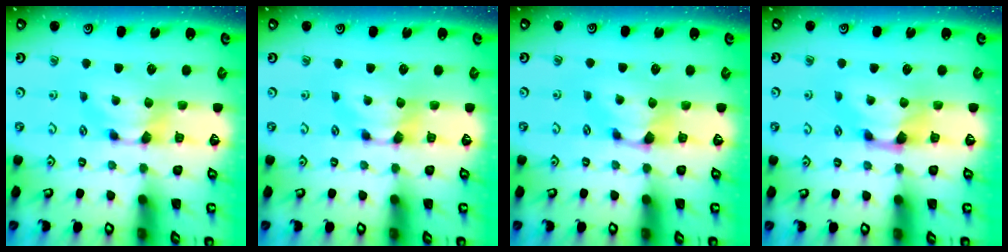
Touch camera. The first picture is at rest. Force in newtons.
{"total": 0.0}
{"total": 0.9, "press": 0.7, "slide": 0.6}
{"total": 1.6, "press": 1.1, "slide": 1.1}